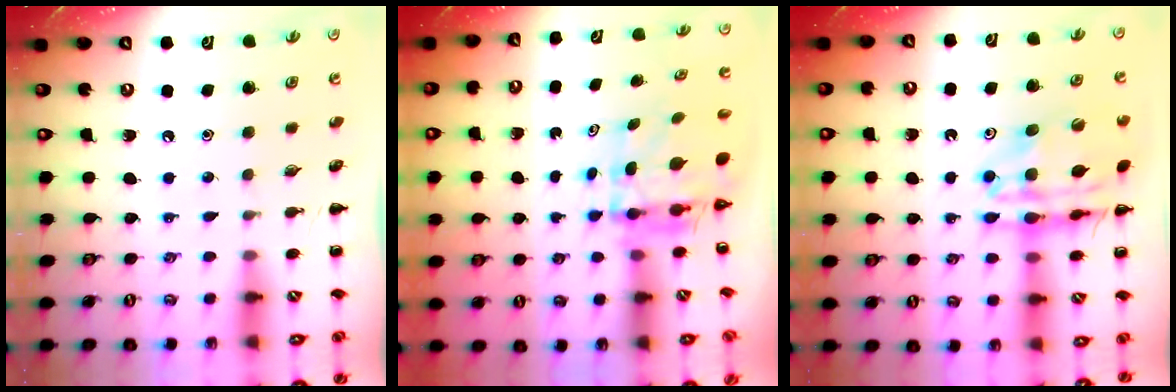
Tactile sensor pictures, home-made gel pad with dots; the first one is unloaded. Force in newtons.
{"total": 5.6, "press": 5.5, "slide": 0.8}
{"total": 16.0, "press": 15.7, "slide": 3.0}